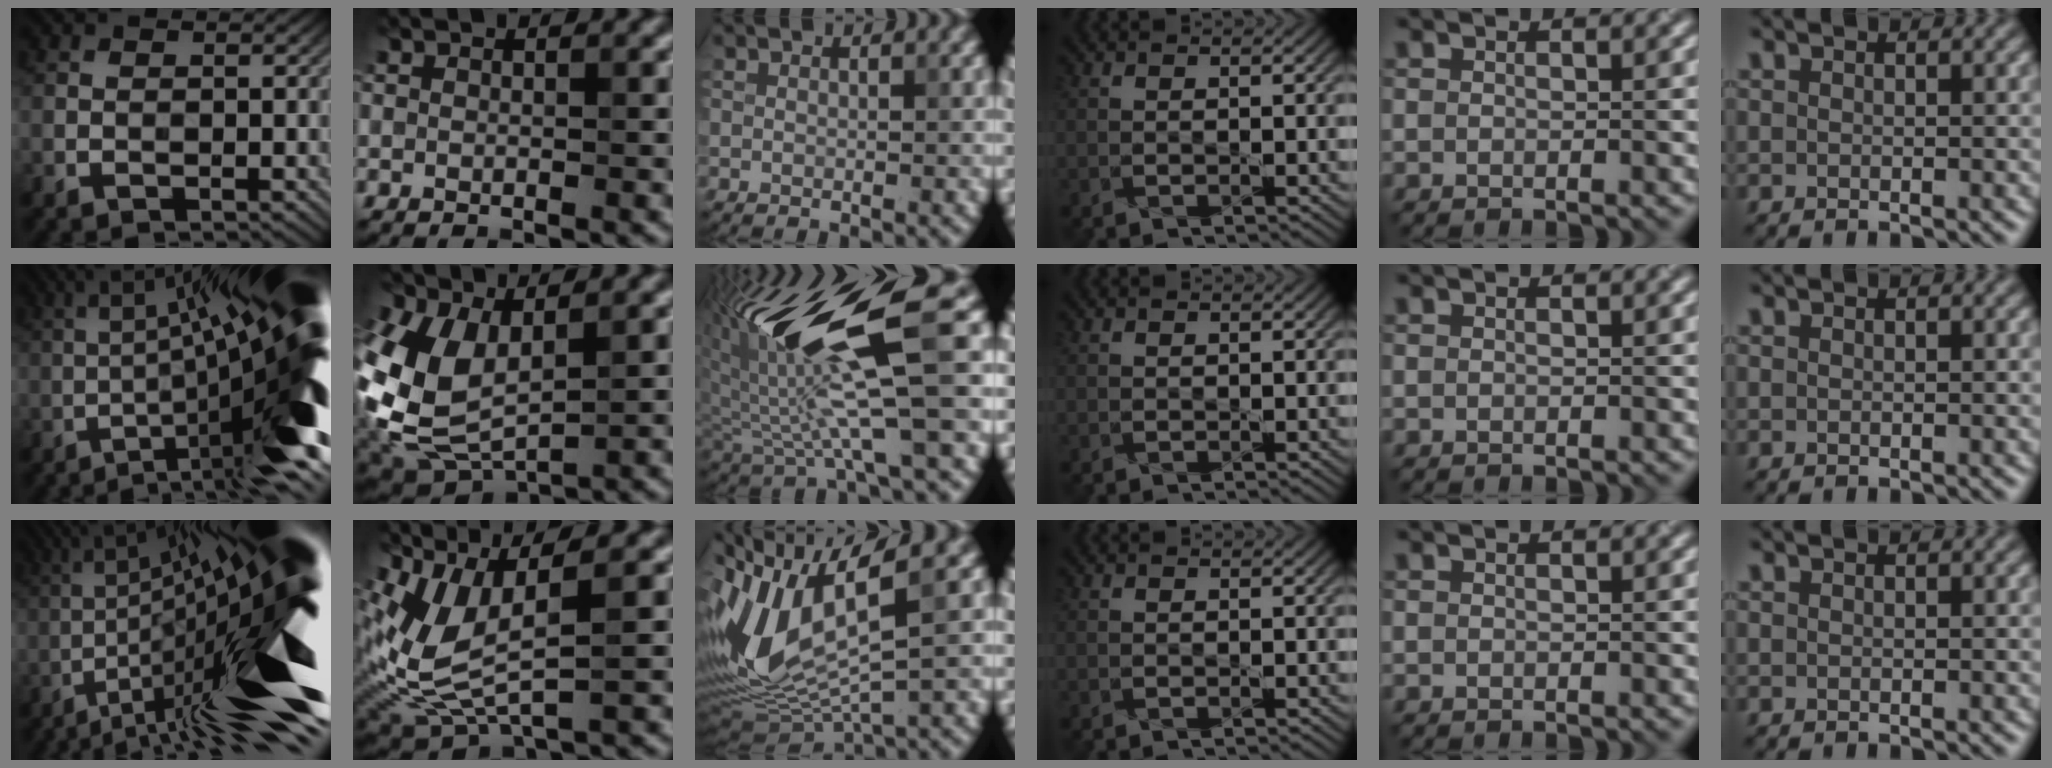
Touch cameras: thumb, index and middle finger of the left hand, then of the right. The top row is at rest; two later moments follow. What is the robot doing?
{"motion": "shake", "object": "medicine bottle"}